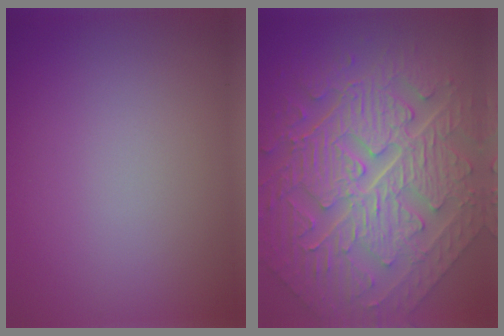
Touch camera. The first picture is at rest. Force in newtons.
{"total": 11.4, "press": 7.9, "slide": 8.3}